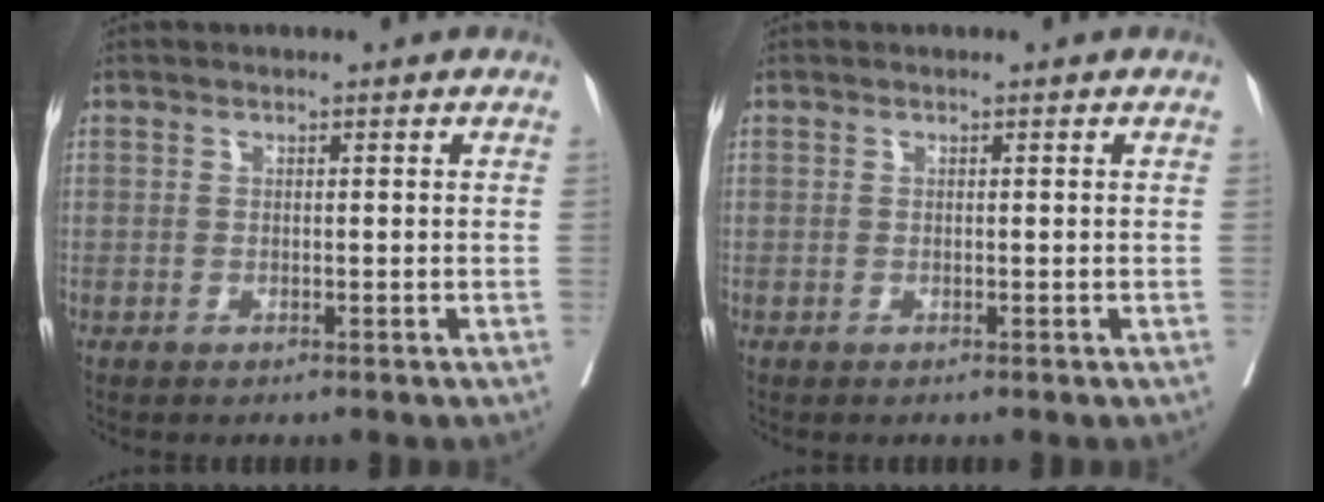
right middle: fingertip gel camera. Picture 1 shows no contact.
{"total": 0.0}